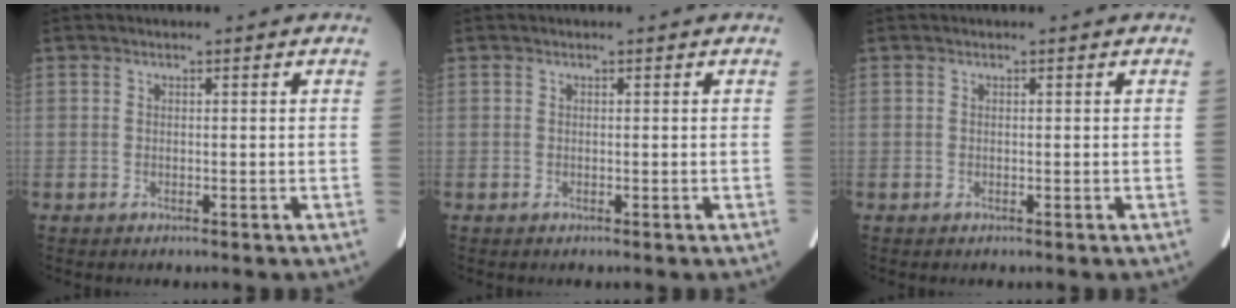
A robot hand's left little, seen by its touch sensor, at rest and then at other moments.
{"total": 0.0}
{"total": 0.0}